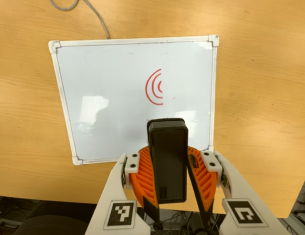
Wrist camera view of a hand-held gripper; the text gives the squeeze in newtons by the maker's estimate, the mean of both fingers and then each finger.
{"total": 10.9, "left": 10.4, "right": 11.4}